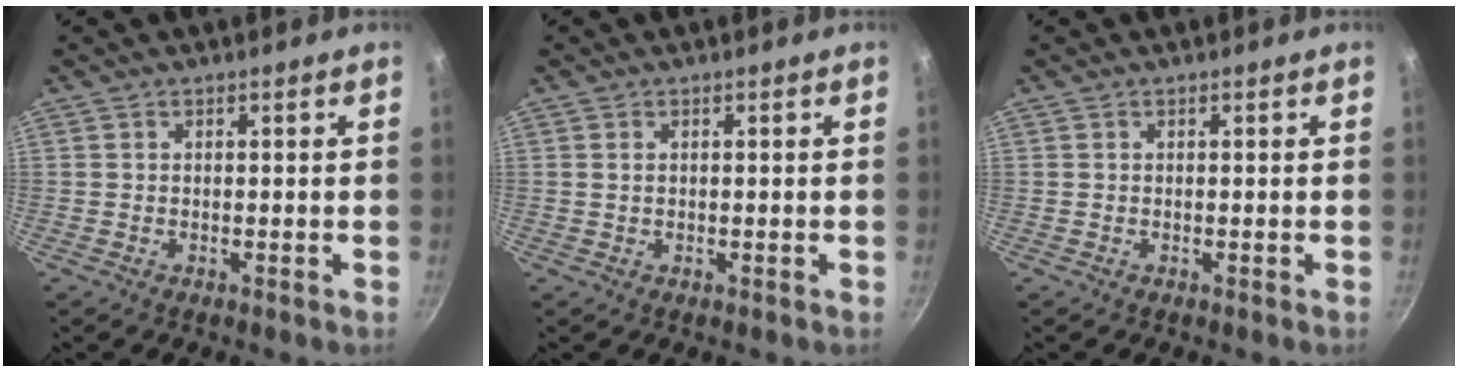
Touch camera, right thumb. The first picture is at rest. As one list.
[{"total": 0.8, "force": [0.2, 0.5, 0.6], "torque": [-0.009, 0.002, 0.004]}, {"total": 0.0}]